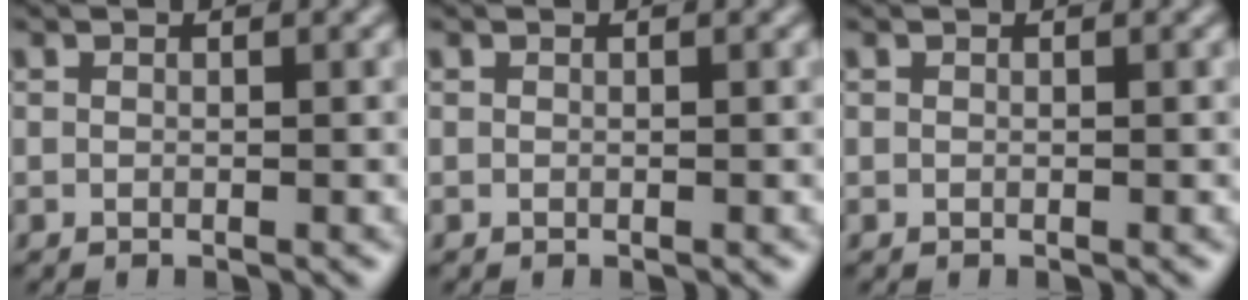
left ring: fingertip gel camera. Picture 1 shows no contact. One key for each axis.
{"total": 0.0}
{"total": 0.0}